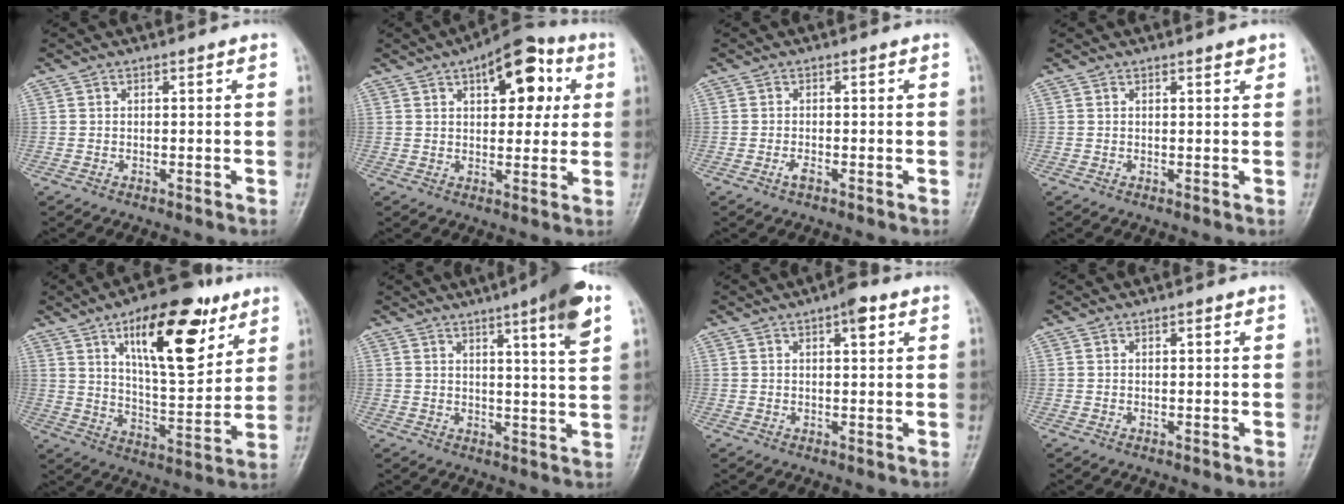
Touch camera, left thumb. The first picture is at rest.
{"total": 12.8, "force": [4.6, 6.6, 10.0], "torque": [-0.094, 0.006, 0.057]}
{"total": 1.5, "force": [-0.8, 0.6, 1.1], "torque": [-0.023, 0.004, -0.016]}
{"total": 1.1, "force": [0.8, 0.3, 0.8], "torque": [-0.010, -0.004, 0.011]}
{"total": 19.8, "force": [10.1, 7.8, 15.2], "torque": [-0.193, -0.043, 0.163]}
{"total": 10.4, "force": [5.4, 0.9, 8.8], "torque": [-0.118, -0.021, 0.071]}
{"total": 3.9, "force": [1.9, 1.4, 3.1], "torque": [-0.036, -0.001, 0.022]}
{"total": 0.8, "force": [0.3, 0.3, 0.7], "torque": [-0.010, 0.001, 0.004]}